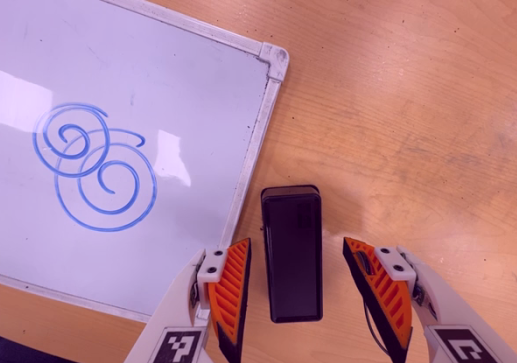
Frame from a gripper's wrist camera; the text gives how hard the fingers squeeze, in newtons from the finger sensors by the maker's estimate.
{"total": 0.0}